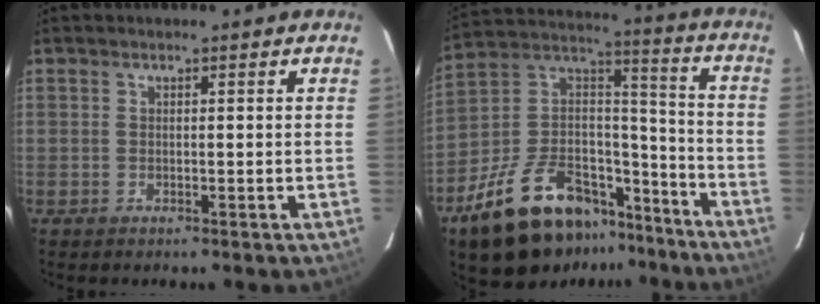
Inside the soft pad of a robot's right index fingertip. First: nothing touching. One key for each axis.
{"total": 24.5, "fx": -16.5, "fy": 12.7, "fz": 13.0, "tx": -0.257, "ty": 0.050, "tz": -0.244}